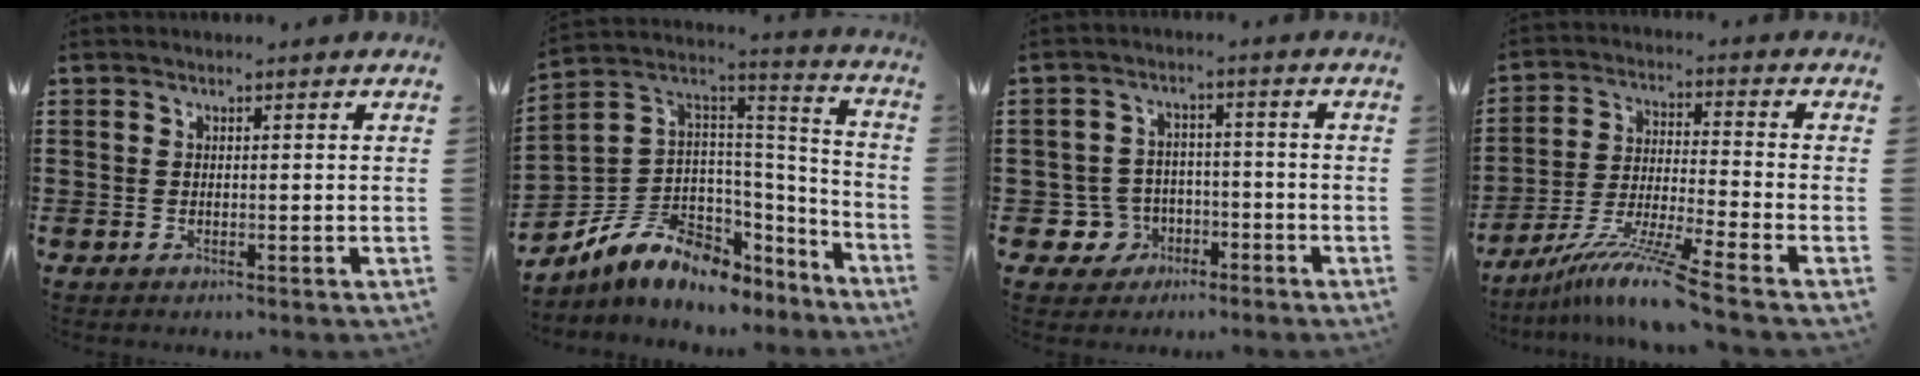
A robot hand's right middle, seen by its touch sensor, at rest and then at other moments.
{"total": 8.6, "force": [-5.7, 5.3, 3.6], "torque": [-0.100, -0.003, -0.115]}
{"total": 4.7, "force": [-2.4, 4.0, 0.8], "torque": [-0.041, 0.006, -0.050]}
{"total": 10.0, "force": [-7.9, -0.4, 6.1], "torque": [-0.123, -0.006, -0.159]}